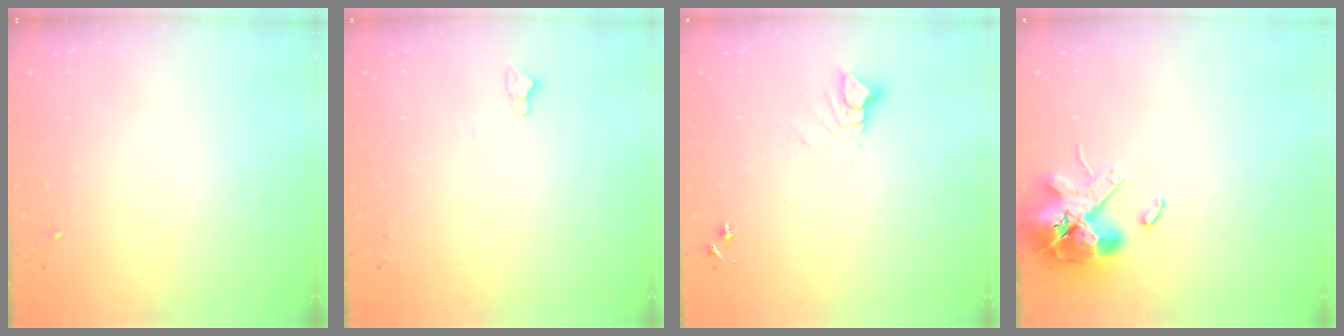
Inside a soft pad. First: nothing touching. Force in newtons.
{"total": 2.3, "press": 2.3, "slide": 0.2}
{"total": 4.0, "press": 4.0, "slide": 0.3}
{"total": 13.3, "press": 13.1, "slide": 2.2}